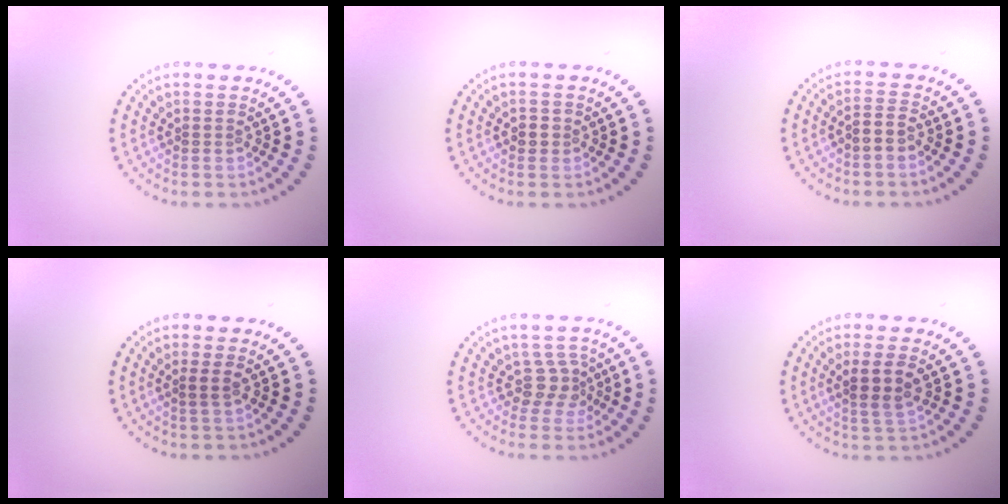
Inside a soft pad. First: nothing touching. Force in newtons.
{"total": 1.0, "press": 0.9, "slide": 0.5}
{"total": 1.5, "press": 1.3, "slide": 0.9}
{"total": 1.1, "press": 0.9, "slide": 0.6}
{"total": 2.3, "press": 1.6, "slide": 1.7}
{"total": 2.7, "press": 2.5, "slide": 1.0}